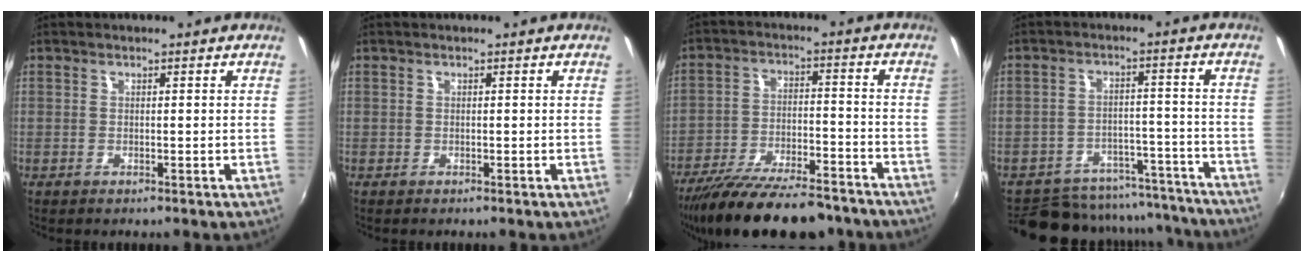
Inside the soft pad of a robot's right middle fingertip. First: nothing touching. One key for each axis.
{"total": 0.0}
{"total": 20.0, "fx": -16.6, "fy": 5.5, "fz": 9.8, "tx": -0.189, "ty": -0.034, "tz": -0.252}
{"total": 19.7, "fx": -17.4, "fy": 7.8, "fz": 5.3, "tx": -0.114, "ty": 0.038, "tz": -0.213}